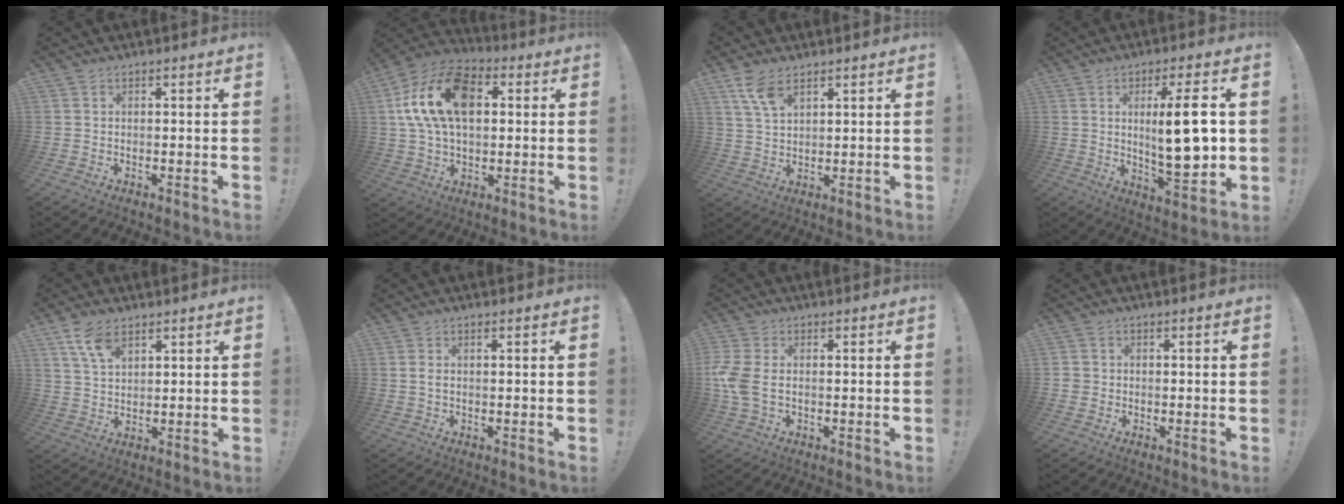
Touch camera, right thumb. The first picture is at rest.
{"total": 19.2, "force": [4.6, 12.1, 14.1], "torque": [-0.254, 0.001, 0.083]}
{"total": 7.0, "force": [4.4, 3.0, 4.4], "torque": [-0.079, -0.021, 0.084]}
{"total": 14.9, "force": [1.7, 3.3, 14.4], "torque": [-0.227, -0.013, 0.017]}
{"total": 7.3, "force": [4.6, 3.6, 4.3], "torque": [-0.072, -0.021, 0.085]}
{"total": 1.1, "force": [0.3, 0.0, 1.0], "torque": [-0.021, 0.001, 0.006]}
{"total": 6.6, "force": [-0.5, 4.0, 5.2], "torque": [-0.130, -0.004, -0.010]}
{"total": 1.7, "force": [-0.8, 1.4, 0.7], "torque": [-0.011, 0.007, -0.013]}